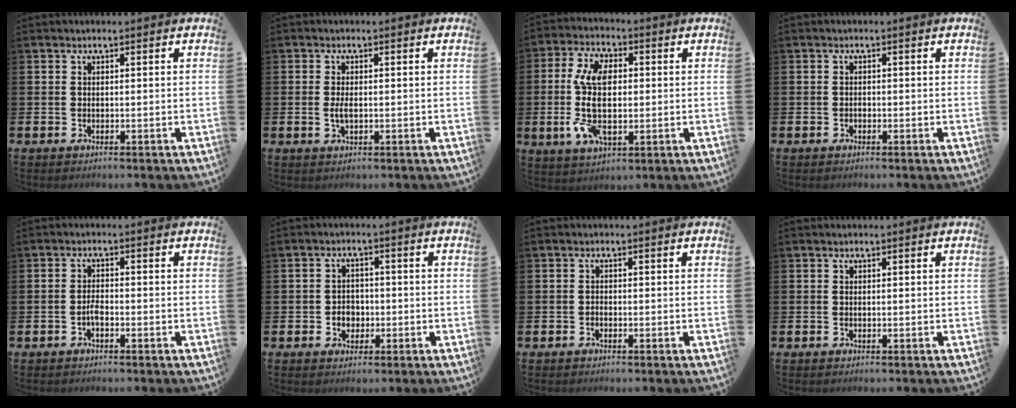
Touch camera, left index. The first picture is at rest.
{"total": 2.0, "force": [0.0, 0.8, 1.8], "torque": [-0.029, -0.002, -0.002]}
{"total": 10.9, "force": [0.4, 5.8, 9.3], "torque": [-0.188, -0.001, 0.002]}
{"total": 0.6, "force": [-0.4, 0.4, 0.2], "torque": [-0.006, 0.002, -0.008]}
{"total": 1.6, "force": [-1.3, 0.4, 0.9], "torque": [-0.012, 0.000, -0.026]}
{"total": 2.6, "force": [-0.6, 2.3, 1.0], "torque": [-0.010, 0.001, -0.018]}
{"total": 1.2, "force": [-1.1, 0.1, -0.4], "torque": [0.011, -0.001, -0.024]}
{"total": 0.0}